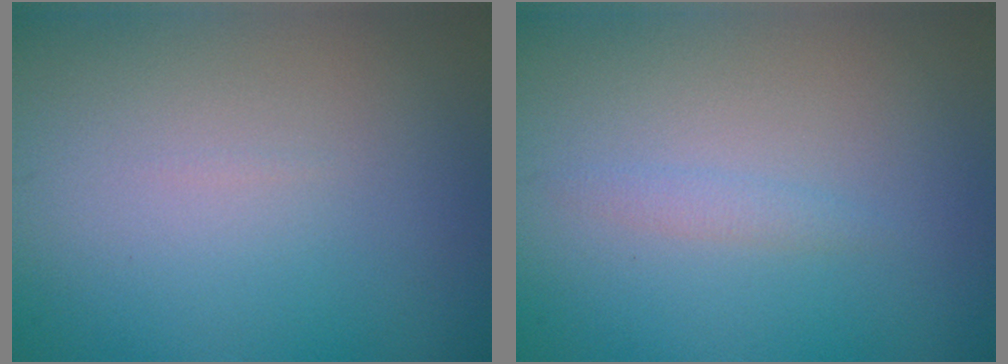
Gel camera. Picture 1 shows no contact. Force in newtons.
{"total": 0.8, "press": 0.8, "slide": 0.0}